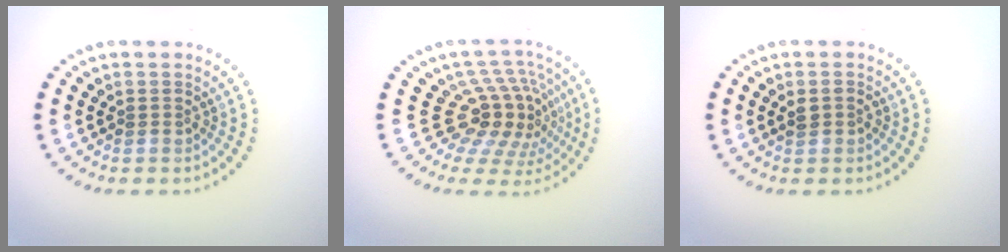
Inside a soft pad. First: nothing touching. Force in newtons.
{"total": 5.3, "press": 3.9, "slide": 3.6}
{"total": 1.2, "press": 1.2, "slide": 0.1}